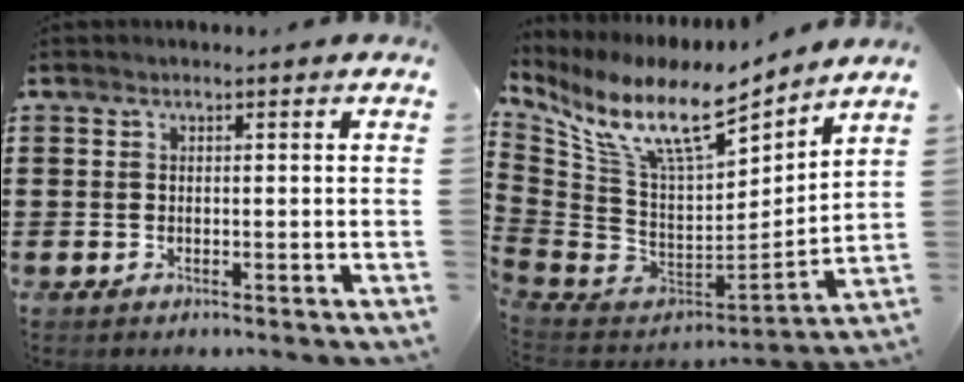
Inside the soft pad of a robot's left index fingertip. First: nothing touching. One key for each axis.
{"total": 12.4, "fx": 8.2, "fy": 3.3, "fz": 8.7, "tx": -0.194, "ty": -0.062, "tz": 0.137}